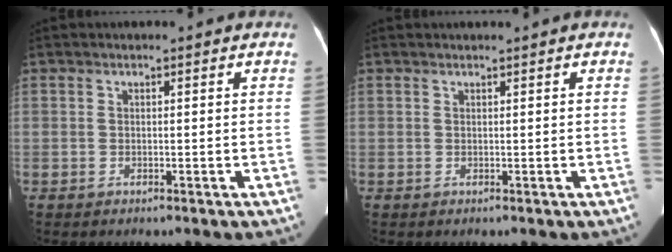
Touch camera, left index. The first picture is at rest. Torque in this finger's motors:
{"motor_torque": [-0.40, 0.16, -0.89, -0.10]}